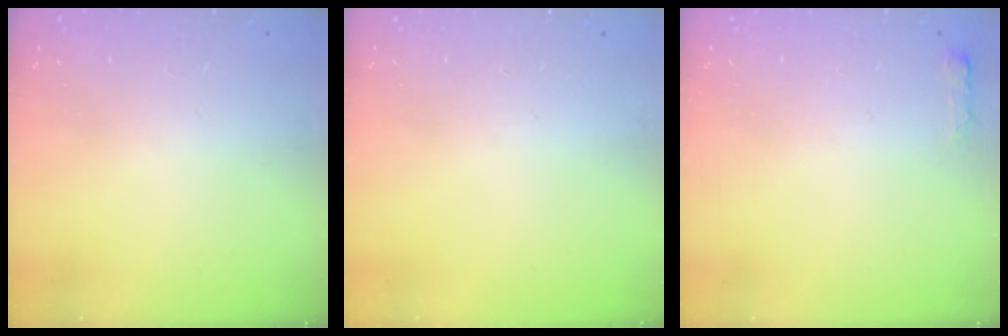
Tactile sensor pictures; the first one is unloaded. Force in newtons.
{"total": 0.0}
{"total": 2.7, "press": 2.6, "slide": 0.5}